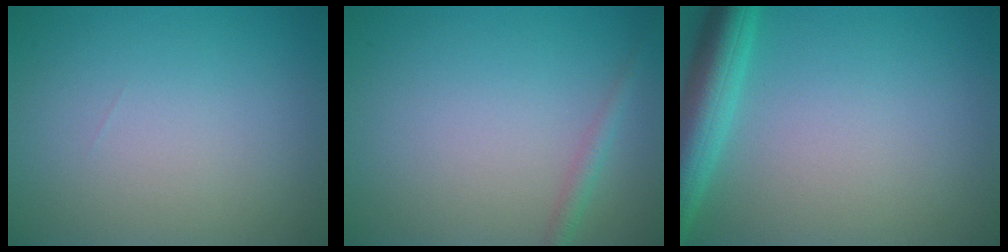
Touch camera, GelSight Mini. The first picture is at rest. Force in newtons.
{"total": 1.3, "press": 1.3, "slide": 0.0}
{"total": 5.2, "press": 5.2, "slide": 0.3}